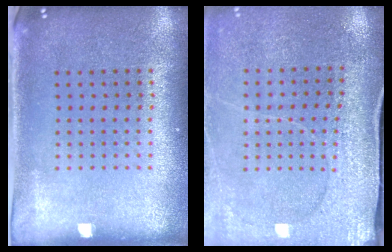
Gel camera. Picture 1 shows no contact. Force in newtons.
{"total": 2.9, "press": 2.9, "slide": 0.4}